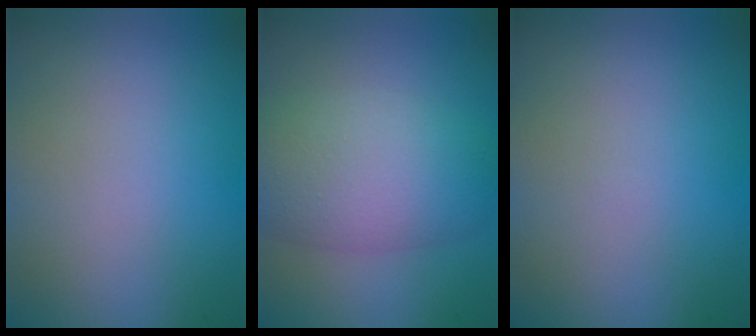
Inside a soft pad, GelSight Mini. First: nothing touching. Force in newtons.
{"total": 6.7, "press": 6.7, "slide": 0.5}
{"total": 0.0}